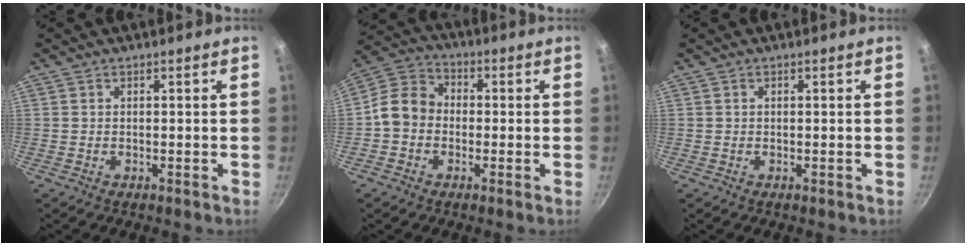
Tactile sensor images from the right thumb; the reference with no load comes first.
{"total": 8.5, "force": [-1.2, 7.0, 4.6], "torque": [-0.058, 0.028, -0.047]}
{"total": 0.0}